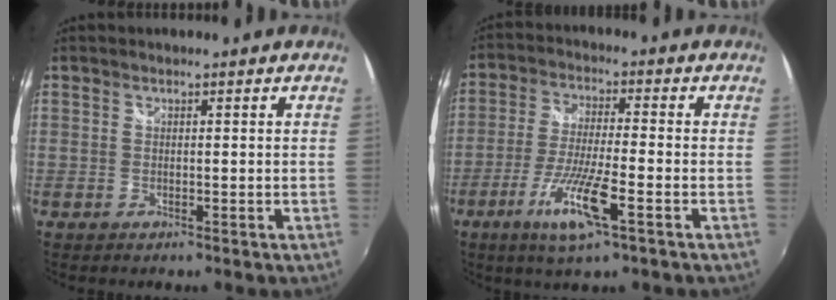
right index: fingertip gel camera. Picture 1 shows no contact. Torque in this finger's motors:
{"motor_torque": [0.78, 0.49, 0.27, 0.09]}